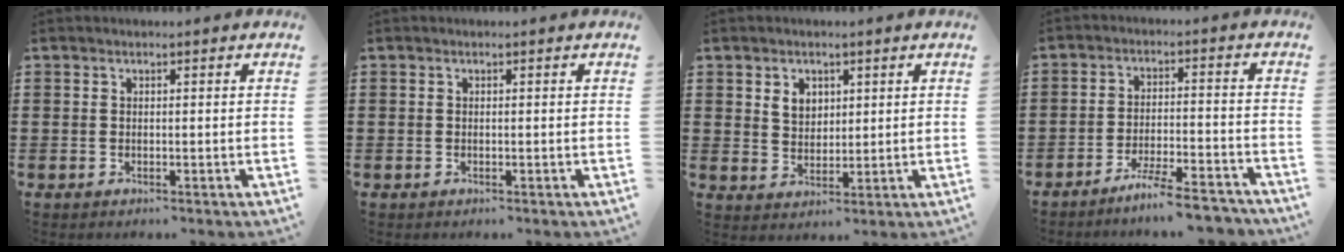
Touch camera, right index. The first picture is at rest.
{"total": 0.0}
{"total": 3.5, "force": [1.6, 2.6, 1.5], "torque": [-0.040, 0.010, 0.029]}
{"total": 6.6, "force": [-5.8, -0.1, 3.2], "torque": [-0.056, -0.008, -0.107]}